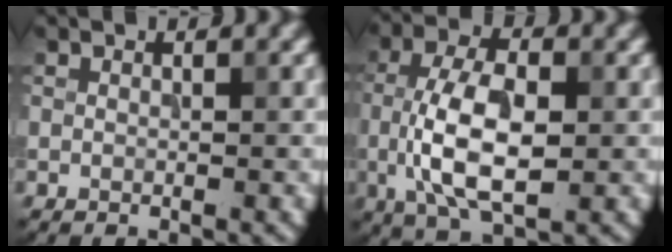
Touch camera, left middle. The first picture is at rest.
{"total": 7.8, "force": [-0.8, 3.7, 6.9], "torque": [-0.145, 0.001, -0.016]}